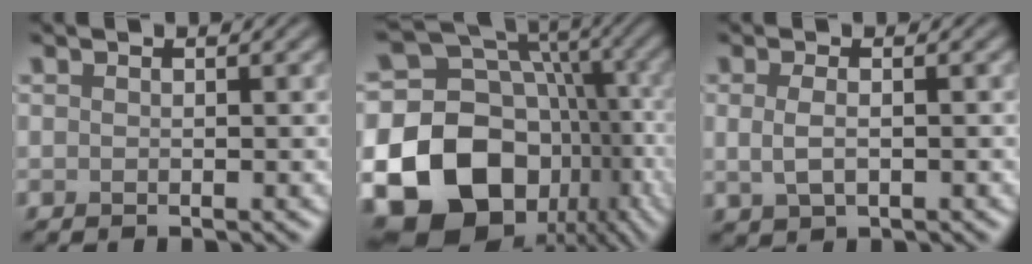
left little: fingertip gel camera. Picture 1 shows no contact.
{"total": 21.2, "force": [-7.2, 16.9, 10.6], "torque": [-0.200, -0.036, -0.114]}
{"total": 2.1, "force": [-0.1, 1.1, 1.8], "torque": [-0.043, -0.004, 0.000]}